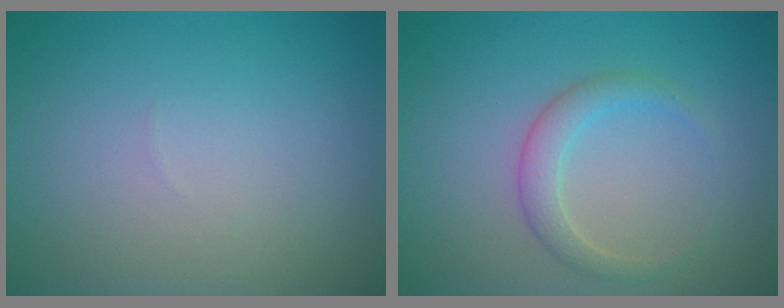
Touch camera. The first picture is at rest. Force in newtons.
{"total": 2.2, "press": 2.2, "slide": 0.1}